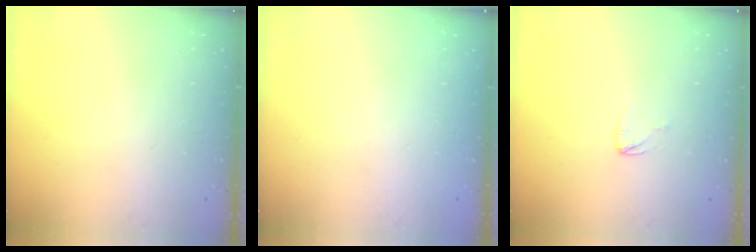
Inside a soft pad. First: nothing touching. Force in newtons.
{"total": 0.0}
{"total": 3.0, "press": 3.0, "slide": 0.1}